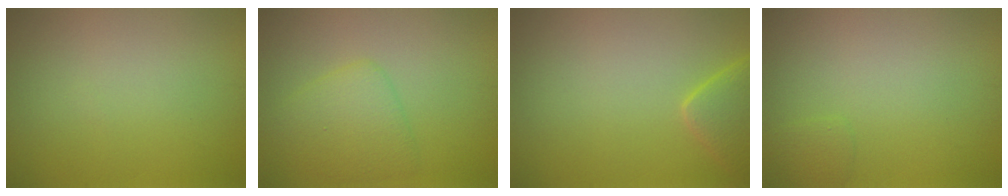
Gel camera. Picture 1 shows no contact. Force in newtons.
{"total": 3.4, "press": 3.4, "slide": 0.2}
{"total": 3.5, "press": 3.5, "slide": 0.3}
{"total": 0.9, "press": 0.9, "slide": 0.1}